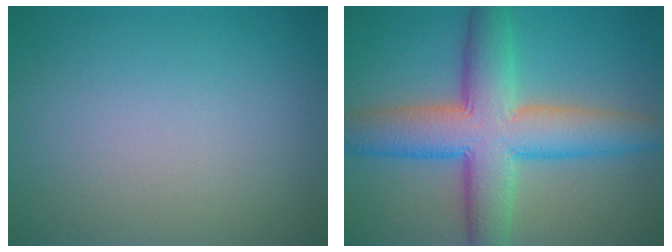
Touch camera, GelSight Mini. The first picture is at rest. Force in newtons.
{"total": 9.6, "press": 9.6, "slide": 0.3}